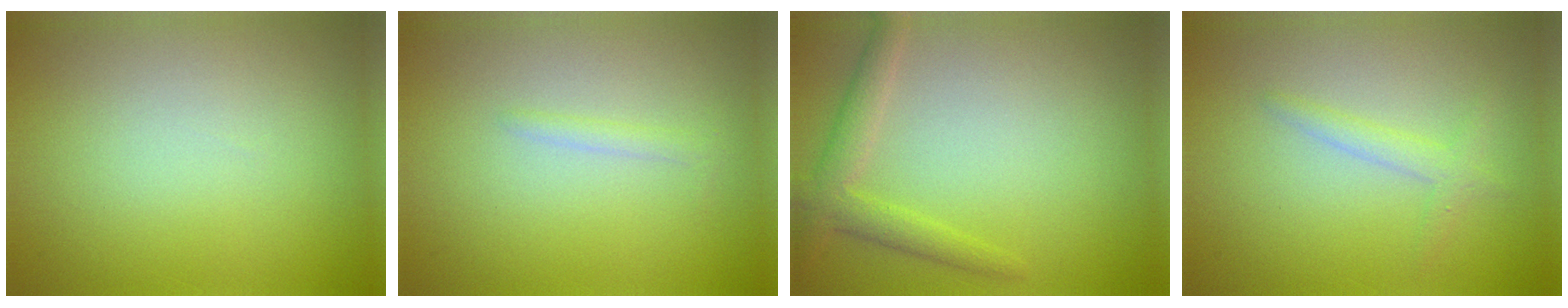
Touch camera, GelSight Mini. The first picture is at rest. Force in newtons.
{"total": 1.0, "press": 1.0, "slide": 0.0}
{"total": 2.7, "press": 2.7, "slide": 0.1}
{"total": 1.7, "press": 1.7, "slide": 0.1}